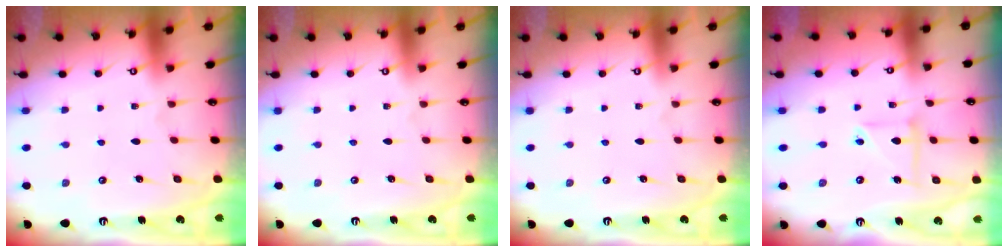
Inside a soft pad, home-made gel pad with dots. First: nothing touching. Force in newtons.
{"total": 0.0}
{"total": 0.0}
{"total": 5.6, "press": 5.6, "slide": 0.5}